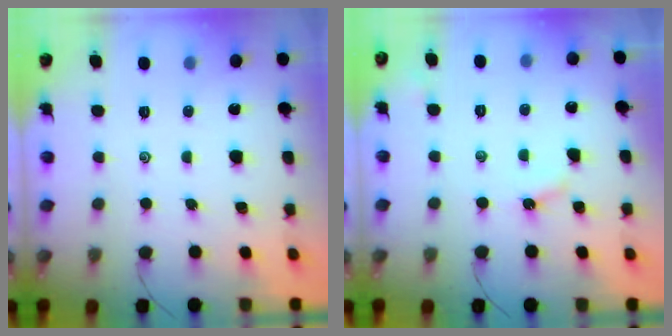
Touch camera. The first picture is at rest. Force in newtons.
{"total": 3.4, "press": 3.4, "slide": 0.5}